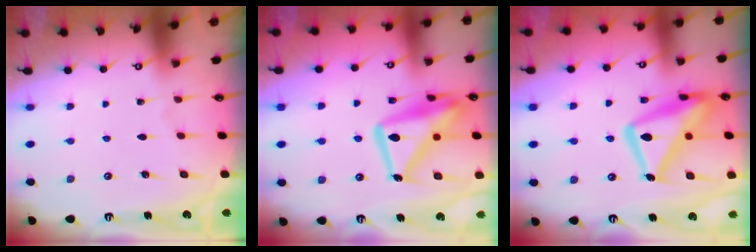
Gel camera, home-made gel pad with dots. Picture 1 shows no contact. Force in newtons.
{"total": 17.7, "press": 17.6, "slide": 1.9}
{"total": 19.2, "press": 19.2, "slide": 1.8}